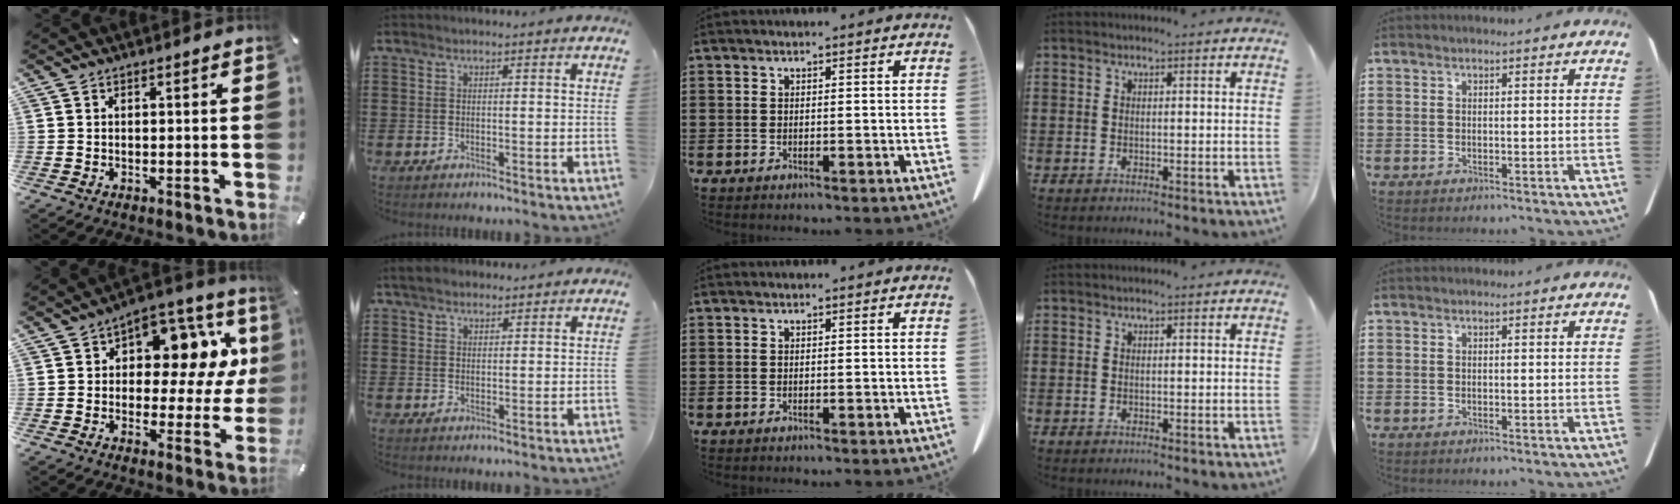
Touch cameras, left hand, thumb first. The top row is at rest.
{"thumb": {"total": 14.4, "force": [5.0, 8.6, 10.5], "torque": [-0.130, -0.044, 0.083]}, "index": {"total": 2.7, "force": [2.3, 1.0, 1.0], "torque": [-0.025, 0.005, 0.044]}}